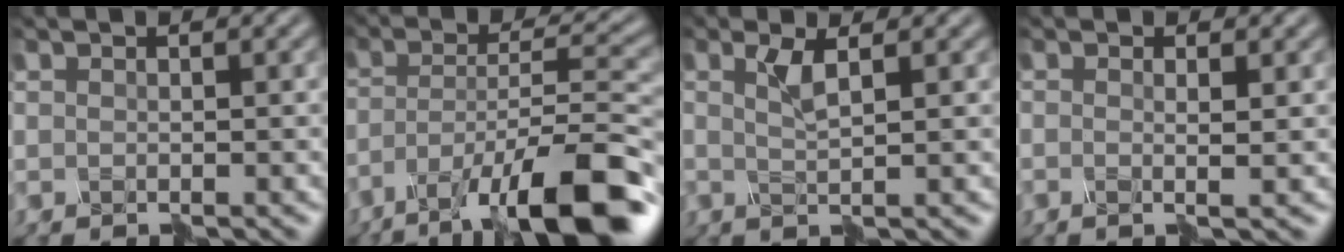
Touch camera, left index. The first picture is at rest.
{"total": 11.9, "force": [-8.6, 2.6, 7.8], "torque": [-0.138, 0.000, -0.150]}
{"total": 1.0, "force": [0.3, -0.9, 0.3], "torque": [-0.018, 0.004, 0.006]}
{"total": 1.0, "force": [-0.1, -0.8, 0.6], "torque": [-0.012, 0.000, -0.001]}